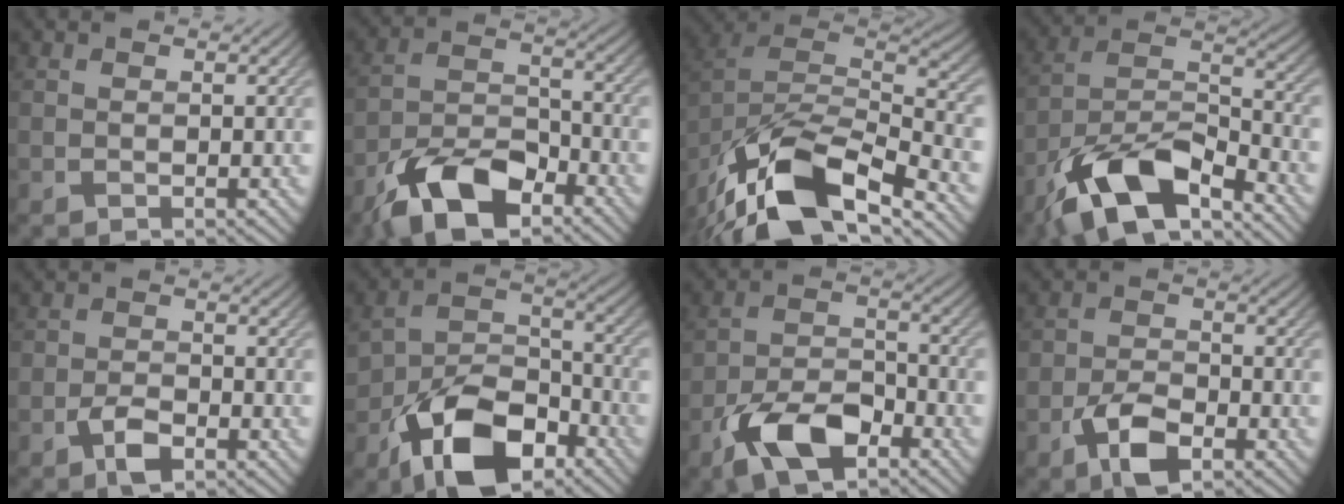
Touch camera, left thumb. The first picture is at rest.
{"total": 11.5, "force": [-7.7, 5.0, 6.9], "torque": [-0.129, -0.001, -0.155]}
{"total": 17.3, "force": [-11.1, 7.1, 11.2], "torque": [-0.258, -0.028, -0.182]}
{"total": 13.6, "force": [-9.0, 5.1, 8.9], "torque": [-0.170, -0.004, -0.188]}
{"total": 3.5, "force": [-2.0, 1.9, 2.2], "torque": [-0.042, 0.000, -0.041]}
{"total": 12.4, "force": [-6.8, 7.0, 7.6], "torque": [-0.149, -0.015, -0.122]}
{"total": 9.3, "force": [-5.6, 4.6, 5.9], "torque": [-0.112, -0.001, -0.116]}
{"total": 5.9, "force": [-3.1, 3.2, 3.9], "torque": [-0.075, -0.005, -0.065]}